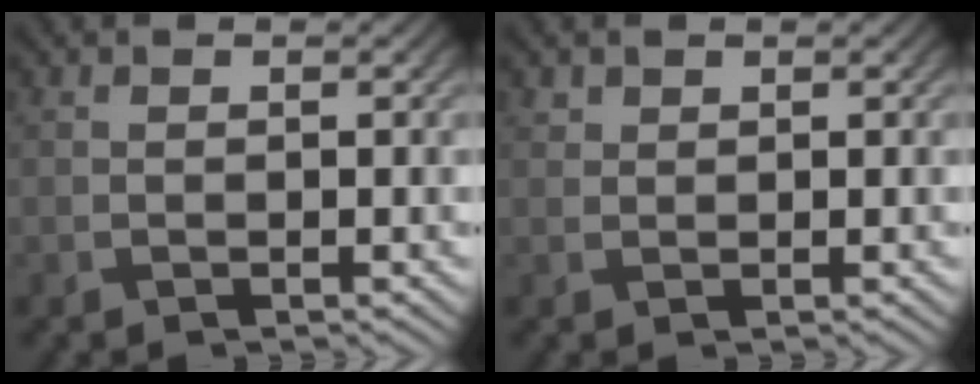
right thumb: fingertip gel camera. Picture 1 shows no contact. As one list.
[{"total": 0.9, "force": [0.7, 0.5, 0.1], "torque": [-0.002, -0.001, 0.015]}]